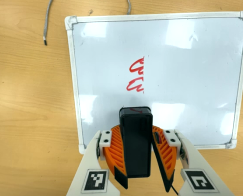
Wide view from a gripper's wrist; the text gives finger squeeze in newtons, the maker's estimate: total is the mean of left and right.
{"total": 9.0, "left": 9.1, "right": 8.8}